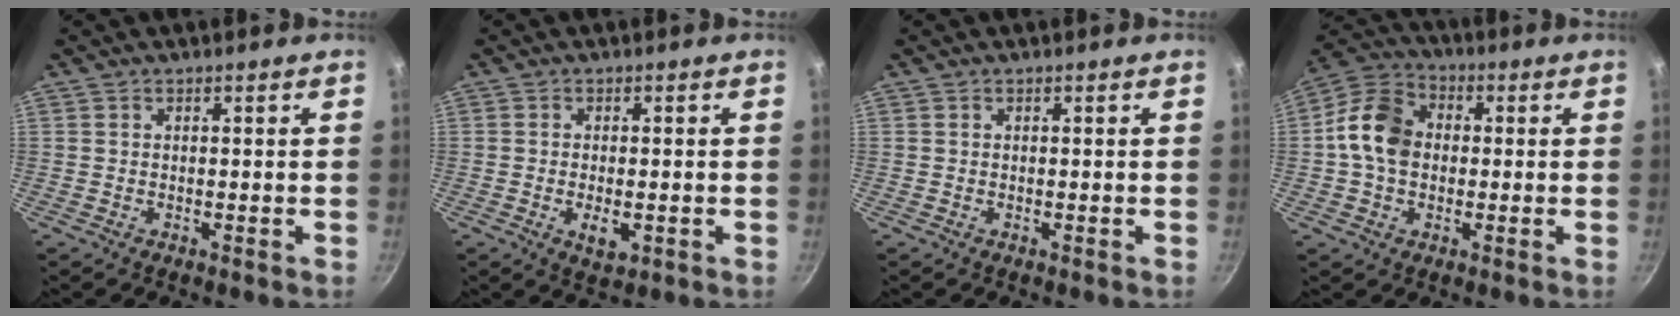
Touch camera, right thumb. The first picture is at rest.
{"total": 4.0, "force": [-1.0, 1.9, 3.4], "torque": [-0.056, -0.003, -0.013]}
{"total": 0.0}
{"total": 11.3, "force": [0.1, 8.7, 7.2], "torque": [-0.105, 0.023, -0.018]}